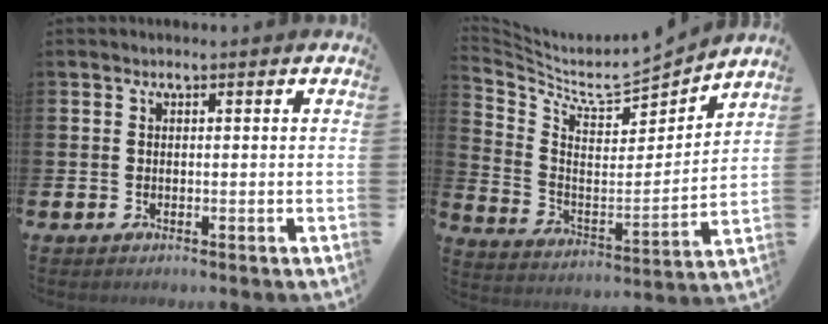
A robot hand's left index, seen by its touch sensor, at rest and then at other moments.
{"total": 6.3, "force": [5.6, 1.5, 2.5], "torque": [-0.077, -0.054, 0.086]}